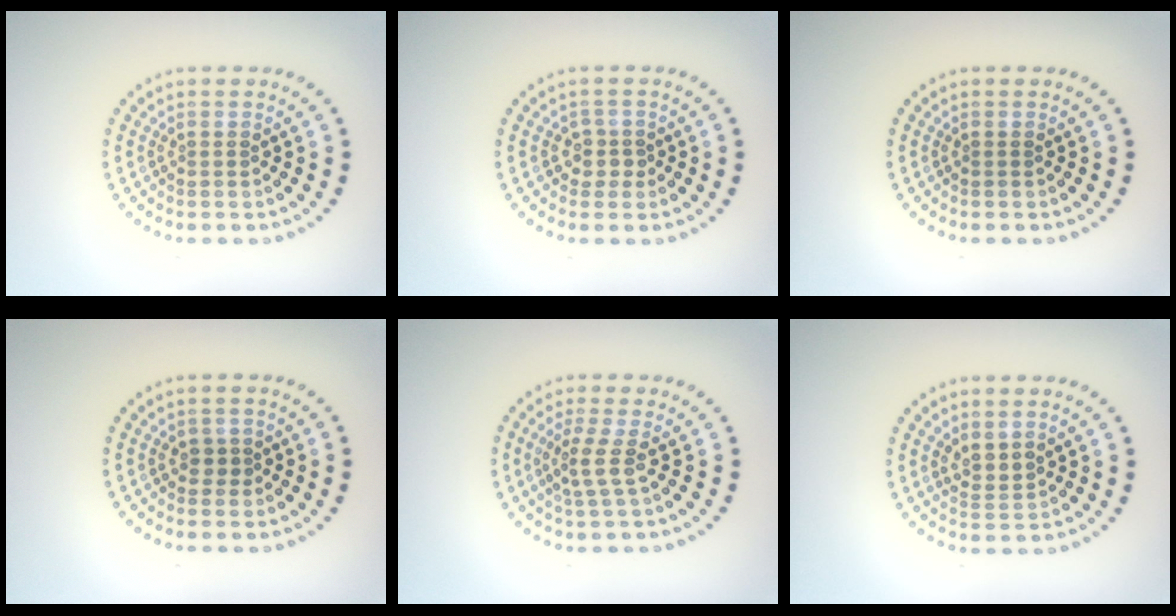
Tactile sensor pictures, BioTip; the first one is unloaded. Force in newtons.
{"total": 1.7, "press": 1.3, "slide": 1.0}
{"total": 0.0}
{"total": 1.2, "press": 0.9, "slide": 0.7}
{"total": 2.1, "press": 1.5, "slide": 1.5}
{"total": 1.8, "press": 1.4, "slide": 1.2}